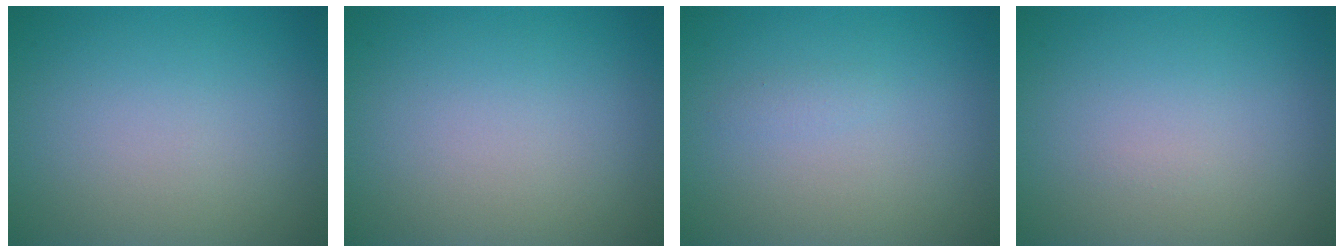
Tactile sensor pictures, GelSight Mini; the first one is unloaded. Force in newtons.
{"total": 0.0}
{"total": 0.6, "press": 0.6, "slide": 0.0}
{"total": 0.0}